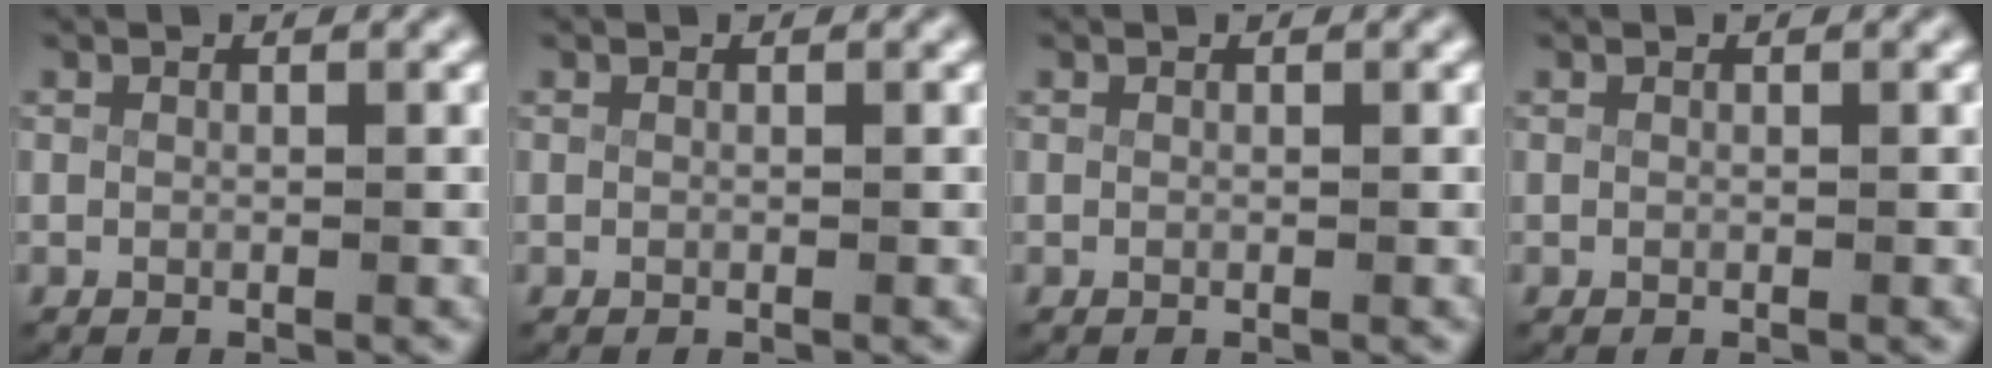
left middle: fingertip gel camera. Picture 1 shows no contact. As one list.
[{"total": 0.0}, {"total": 0.0}, {"total": 0.0}]